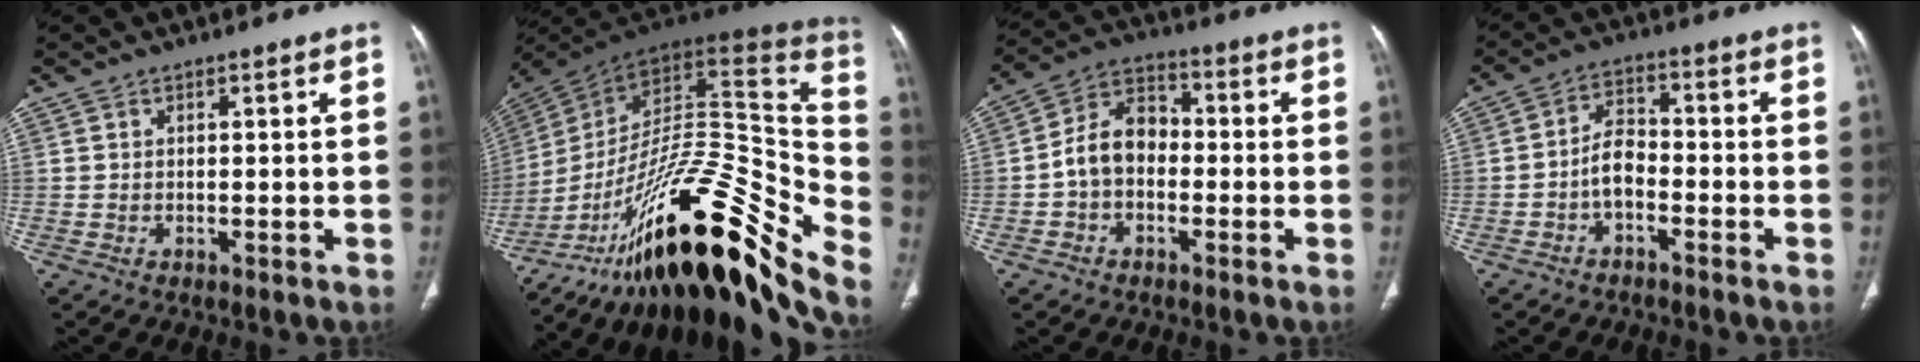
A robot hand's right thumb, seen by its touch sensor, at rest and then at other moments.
{"total": 36.3, "force": [-22.1, 10.9, 26.7], "torque": [-0.329, 0.069, -0.336]}
{"total": 8.6, "force": [-1.5, 6.2, 5.8], "torque": [-0.090, 0.033, -0.041]}
{"total": 5.1, "force": [-2.3, 2.9, 3.6], "torque": [-0.062, 0.030, -0.051]}